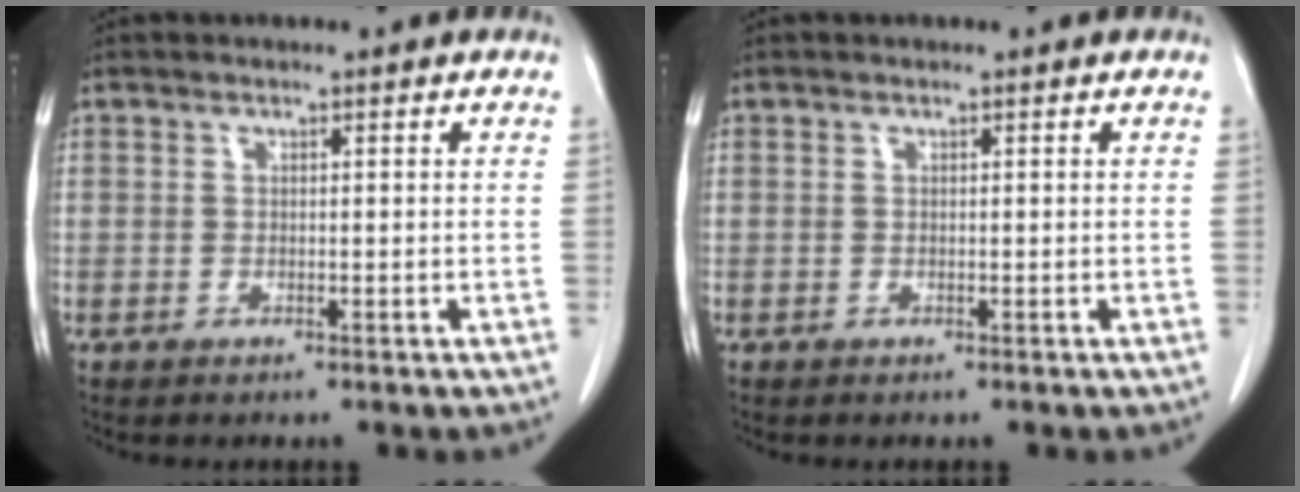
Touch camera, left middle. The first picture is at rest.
{"total": 0.0}